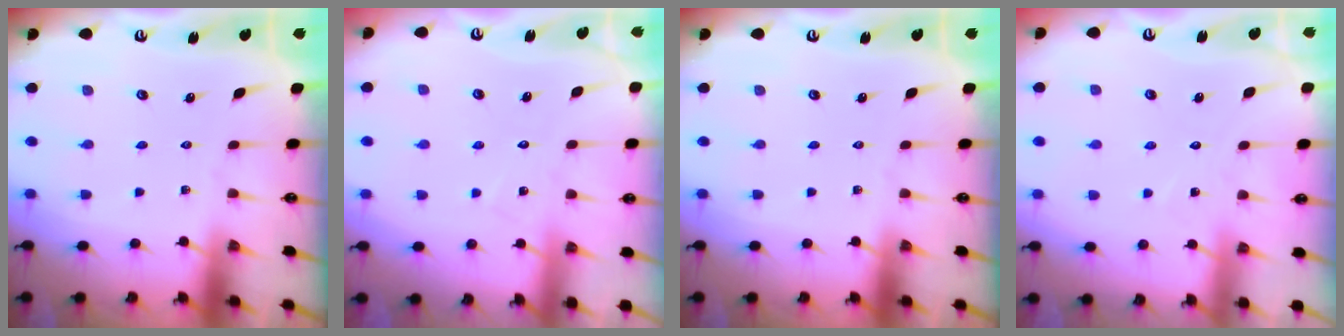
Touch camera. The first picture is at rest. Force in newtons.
{"total": 6.2, "press": 6.2, "slide": 0.6}
{"total": 0.0}
{"total": 5.8, "press": 5.8, "slide": 0.3}